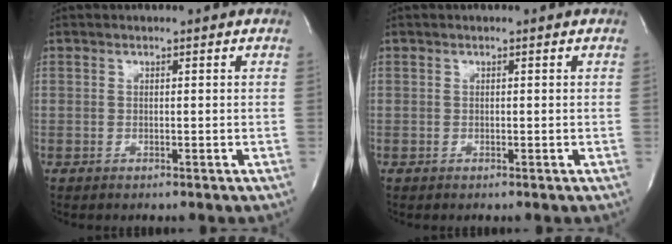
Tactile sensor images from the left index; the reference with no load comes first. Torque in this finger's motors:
{"motor_torque": [-0.24, 0.30, -0.07, -0.01]}